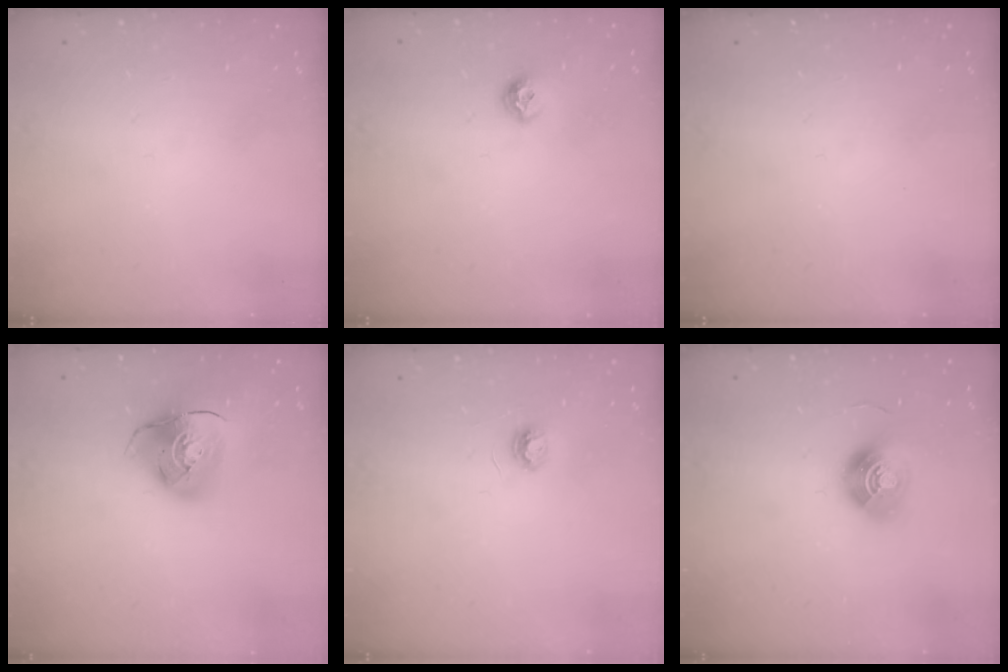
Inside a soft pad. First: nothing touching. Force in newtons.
{"total": 7.5, "press": 7.4, "slide": 0.7}
{"total": 0.0}
{"total": 10.6, "press": 10.5, "slide": 1.2}
{"total": 3.7, "press": 3.7, "slide": 0.5}
{"total": 10.4, "press": 10.4, "slide": 0.3}